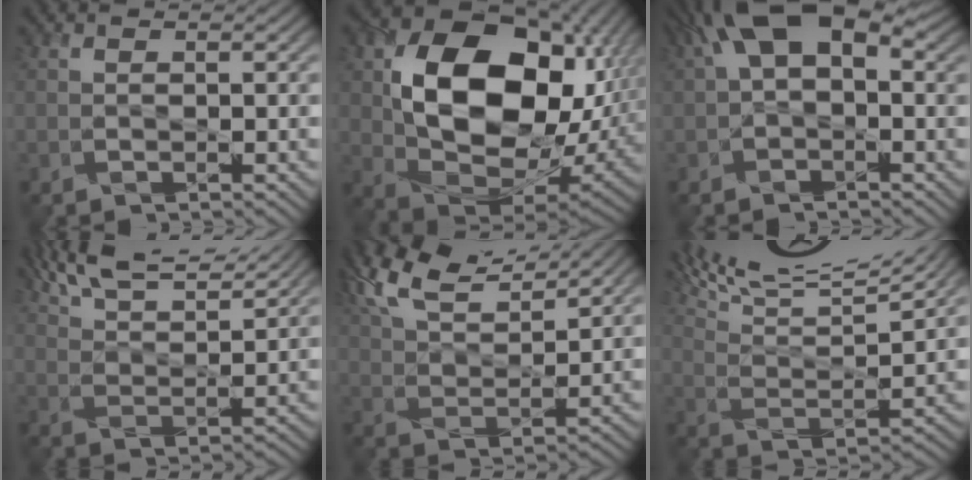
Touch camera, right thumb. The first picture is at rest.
{"total": 18.9, "force": [2.9, 13.1, 13.3], "torque": [-0.234, -0.037, 0.083]}
{"total": 10.0, "force": [3.0, 5.4, 7.9], "torque": [-0.152, 0.022, 0.041]}
{"total": 10.9, "force": [8.8, 2.6, 5.9], "torque": [-0.126, 0.003, 0.152]}
{"total": 11.7, "force": [8.5, 3.7, 7.1], "torque": [-0.179, 0.023, 0.168]}
{"total": 15.7, "force": [12.2, 3.6, 9.3], "torque": [-0.189, 0.003, 0.189]}